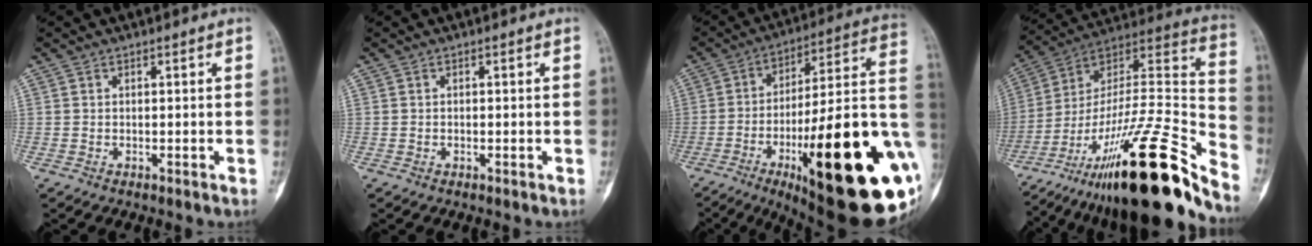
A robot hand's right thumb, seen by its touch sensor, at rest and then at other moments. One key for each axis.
{"total": 0.0}
{"total": 36.6, "fx": -10.0, "fy": 9.6, "fz": 33.9, "tx": -0.412, "ty": 0.026, "tz": -0.145}
{"total": 35.3, "fx": -23.7, "fy": 7.0, "fz": 25.2, "tx": -0.357, "ty": 0.075, "tz": -0.385}